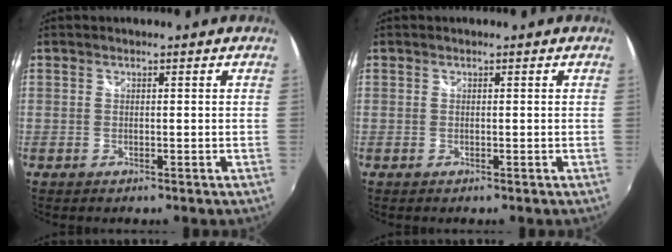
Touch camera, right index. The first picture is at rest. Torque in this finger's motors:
{"motor_torque": [0.00, 0.00, 0.04, 0.00]}